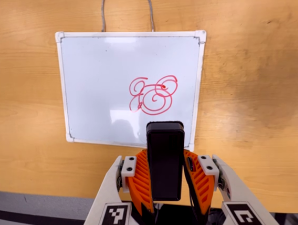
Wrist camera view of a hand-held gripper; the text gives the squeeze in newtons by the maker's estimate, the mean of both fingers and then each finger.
{"total": 4.0, "left": 2.9, "right": 5.1}